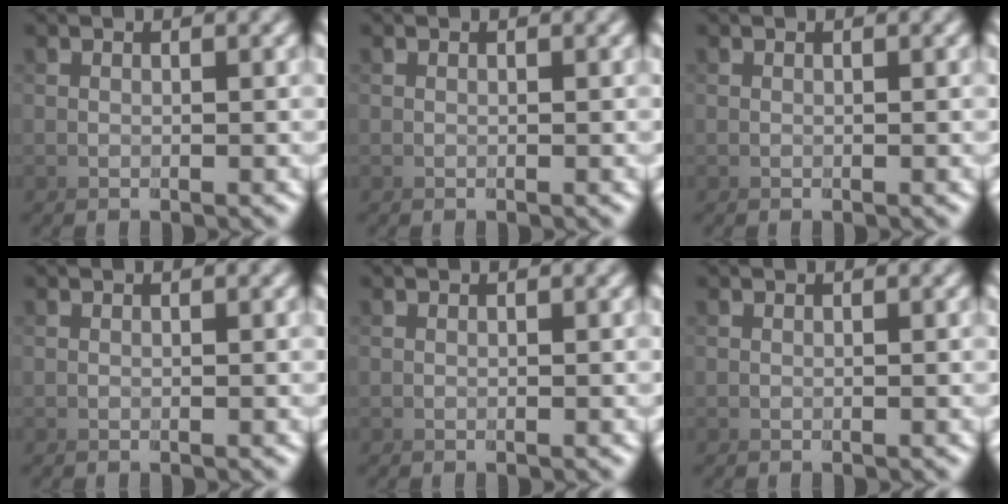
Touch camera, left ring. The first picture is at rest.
{"total": 0.0}
{"total": 0.0}
{"total": 0.0}
{"total": 0.0}
{"total": 0.0}